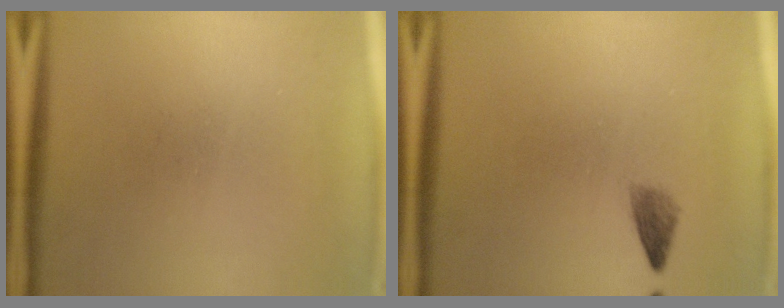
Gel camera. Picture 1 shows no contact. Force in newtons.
{"total": 1.6}